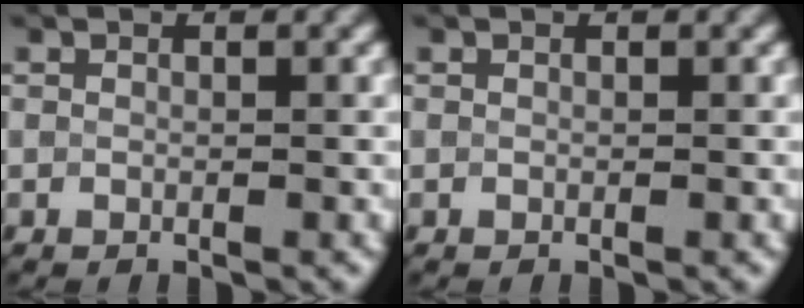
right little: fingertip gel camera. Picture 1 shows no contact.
{"total": 0.0}